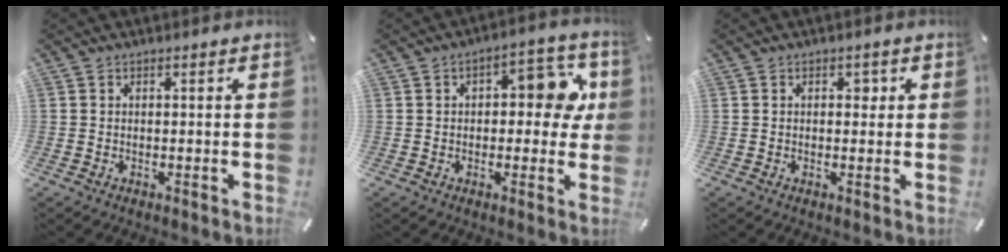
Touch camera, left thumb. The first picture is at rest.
{"total": 11.1, "force": [1.9, 5.9, 9.2], "torque": [-0.105, -0.005, 0.026]}
{"total": 1.9, "force": [0.5, 1.3, 1.2], "torque": [-0.001, -0.002, 0.000]}